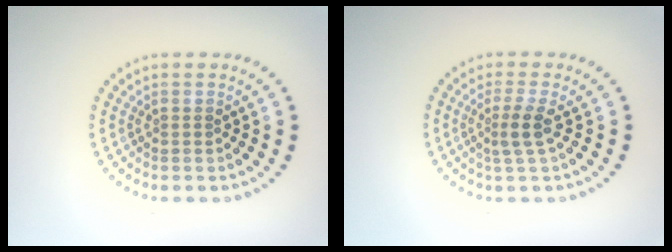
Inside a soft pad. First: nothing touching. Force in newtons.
{"total": 1.8, "press": 1.4, "slide": 1.2}